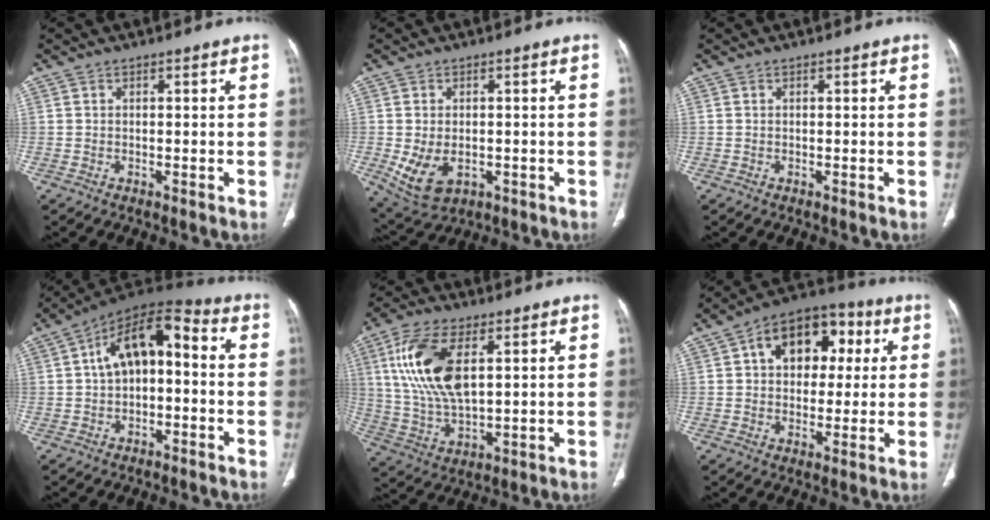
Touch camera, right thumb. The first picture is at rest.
{"total": 8.1, "force": [-1.6, 5.3, 5.9], "torque": [-0.106, -0.002, -0.009]}
{"total": 0.0}
{"total": 13.7, "force": [1.1, 7.0, 11.7], "torque": [-0.176, 0.049, 0.008]}
{"total": 15.7, "force": [4.7, 7.6, 13.0], "torque": [-0.264, -0.012, 0.096]}
{"total": 15.0, "force": [4.1, 10.2, 10.3], "torque": [-0.108, 0.017, 0.056]}